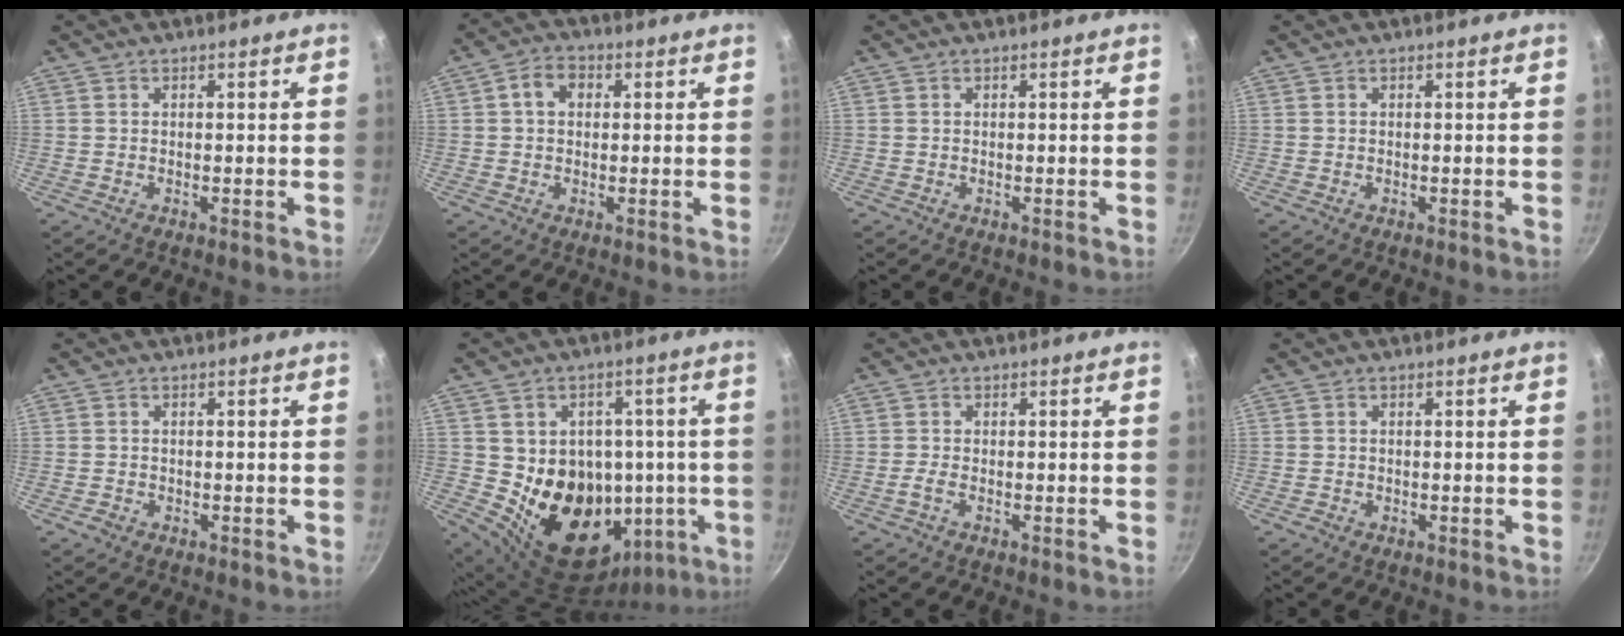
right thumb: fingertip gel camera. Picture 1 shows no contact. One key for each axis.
{"total": 4.9, "fx": 1.0, "fy": 3.7, "fz": 3.1, "tx": -0.036, "ty": 0.011, "tz": 0.008}
{"total": 0.0}
{"total": 0.0}
{"total": 1.3, "fx": -0.7, "fy": 1.0, "fz": 0.5, "tx": -0.006, "ty": 0.004, "tz": -0.009}
{"total": 20.4, "fx": -1.6, "fy": 16.4, "fz": 11.9, "tx": -0.152, "ty": 0.007, "tz": -0.005}
{"total": 1.3, "fx": -0.6, "fy": 0.5, "fz": 1.0, "tx": -0.023, "ty": 0.003, "tz": -0.015}
{"total": 0.7, "fx": -0.3, "fy": 0.6, "fz": 0.2, "tx": -0.004, "ty": 0.002, "tz": -0.006}